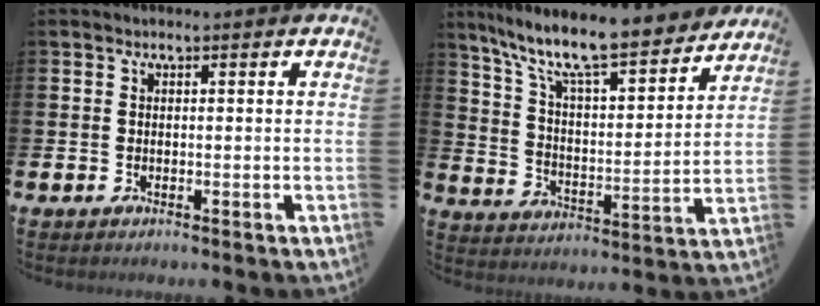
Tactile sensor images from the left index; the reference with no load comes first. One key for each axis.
{"total": 10.9, "fx": 9.5, "fy": 1.7, "fz": 5.0, "tx": -0.127, "ty": -0.066, "tz": 0.159}